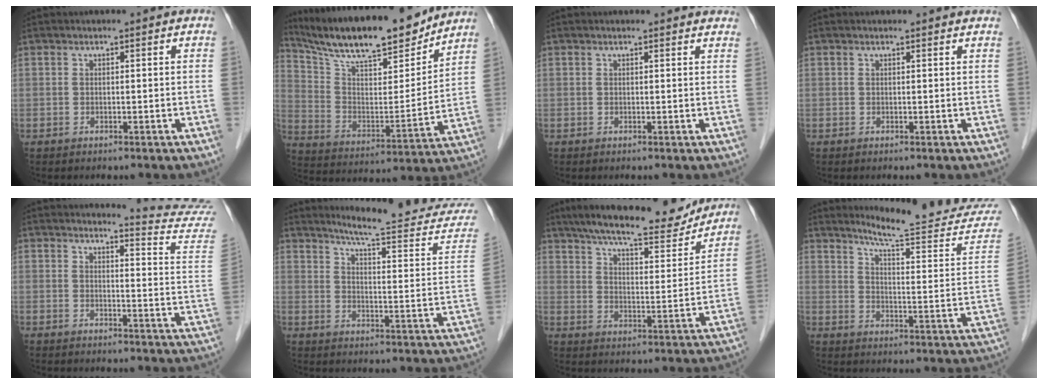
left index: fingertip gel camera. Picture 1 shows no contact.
{"total": 20.3, "force": [17.7, 3.7, 9.4], "torque": [-0.167, -0.004, 0.294]}
{"total": 4.3, "force": [4.2, 0.9, 0.8], "torque": [-0.006, 0.005, 0.030]}
{"total": 2.1, "force": [2.1, 0.3, 0.3], "torque": [-0.014, 0.006, 0.015]}
{"total": 12.2, "force": [12.1, -1.5, -0.1], "torque": [0.001, -0.126, 0.115]}
{"total": 19.2, "force": [18.2, 0.6, 5.9], "torque": [-0.076, -0.097, 0.222]}
{"total": 18.6, "force": [16.3, 3.8, 8.1], "torque": [-0.129, 0.000, 0.232]}
{"total": 21.4, "force": [20.3, 0.3, 6.8], "torque": [-0.094, -0.110, 0.250]}